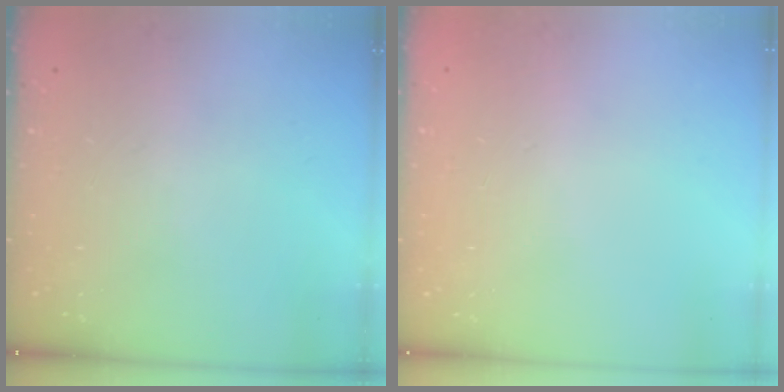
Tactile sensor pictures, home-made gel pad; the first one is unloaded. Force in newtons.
{"total": 0.0}